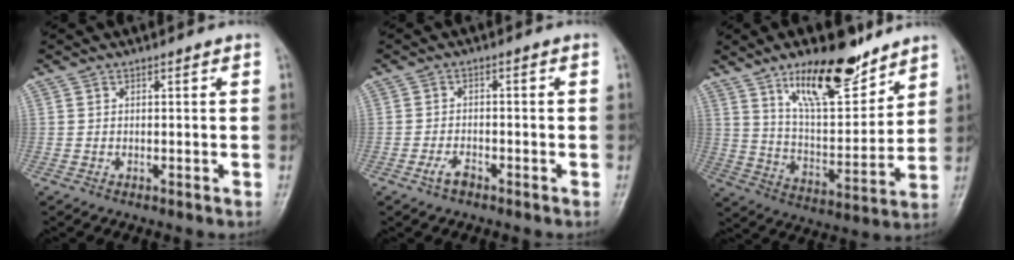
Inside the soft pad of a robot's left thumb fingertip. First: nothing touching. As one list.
[{"total": 2.8, "force": [-1.9, 1.2, 1.7], "torque": [-0.037, 0.014, -0.035]}, {"total": 17.2, "force": [11.6, 6.3, 11.1], "torque": [-0.145, -0.072, 0.204]}]